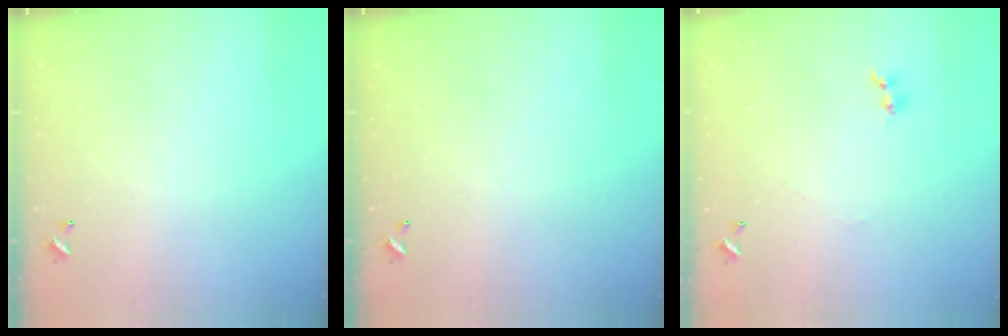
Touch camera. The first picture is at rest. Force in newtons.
{"total": 0.0}
{"total": 1.1, "press": 0.9, "slide": 0.5}